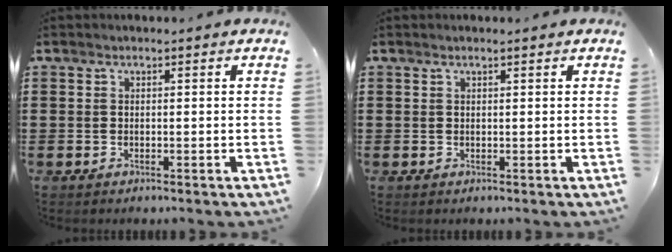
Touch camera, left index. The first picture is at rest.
{"total": 0.5, "force": [0.4, 0.0, 0.4], "torque": [-0.007, -0.001, 0.008]}